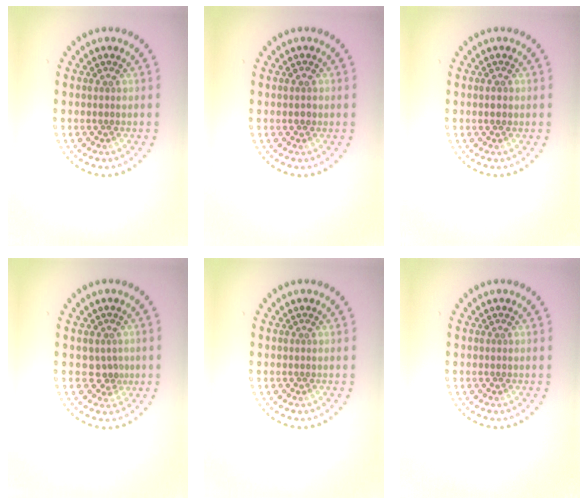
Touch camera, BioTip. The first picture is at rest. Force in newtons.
{"total": 1.1, "press": 1.1, "slide": 0.0}
{"total": 1.1, "press": 1.1, "slide": 0.2}
{"total": 1.5, "press": 1.2, "slide": 0.9}
{"total": 0.0}
{"total": 0.0}